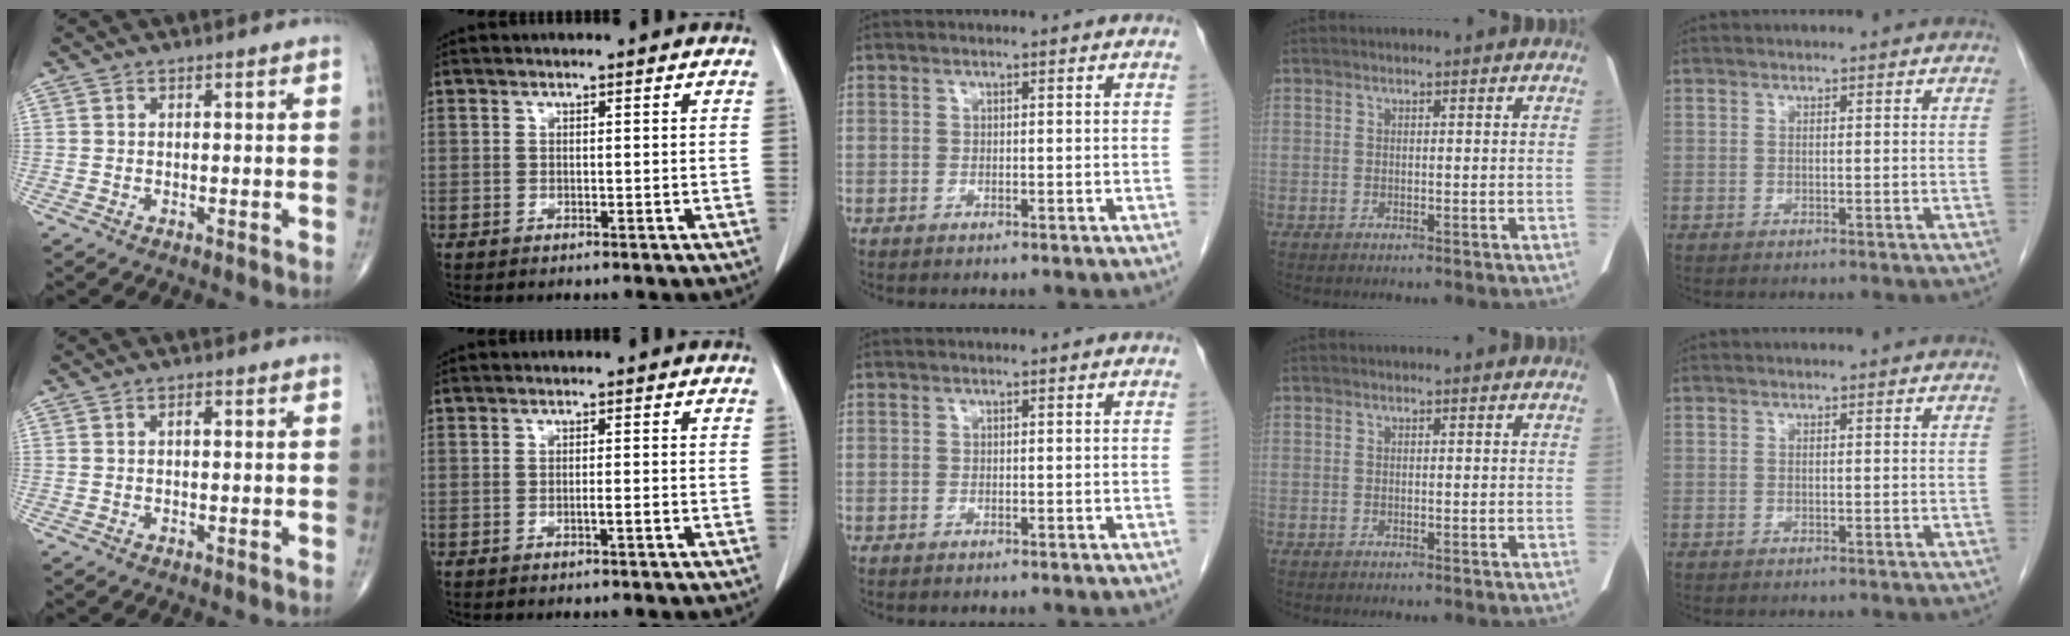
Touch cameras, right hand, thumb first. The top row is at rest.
{"thumb": {"total": 1.4, "force": [0.2, 0.7, 1.1], "torque": [-0.020, 0.003, 0.002]}, "index": {"total": 1.0, "force": [-0.4, -0.1, 0.9], "torque": [-0.017, 0.000, -0.006]}}